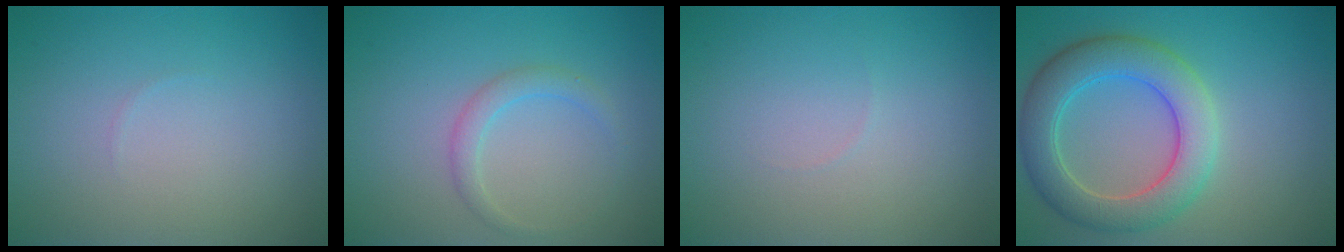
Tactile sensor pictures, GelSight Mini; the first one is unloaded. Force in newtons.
{"total": 1.7, "press": 1.7, "slide": 0.1}
{"total": 0.0}
{"total": 6.3, "press": 6.3, "slide": 0.6}